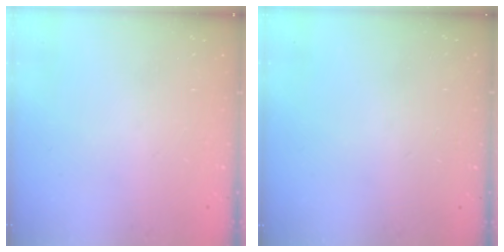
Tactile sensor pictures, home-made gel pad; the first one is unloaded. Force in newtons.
{"total": 0.0}